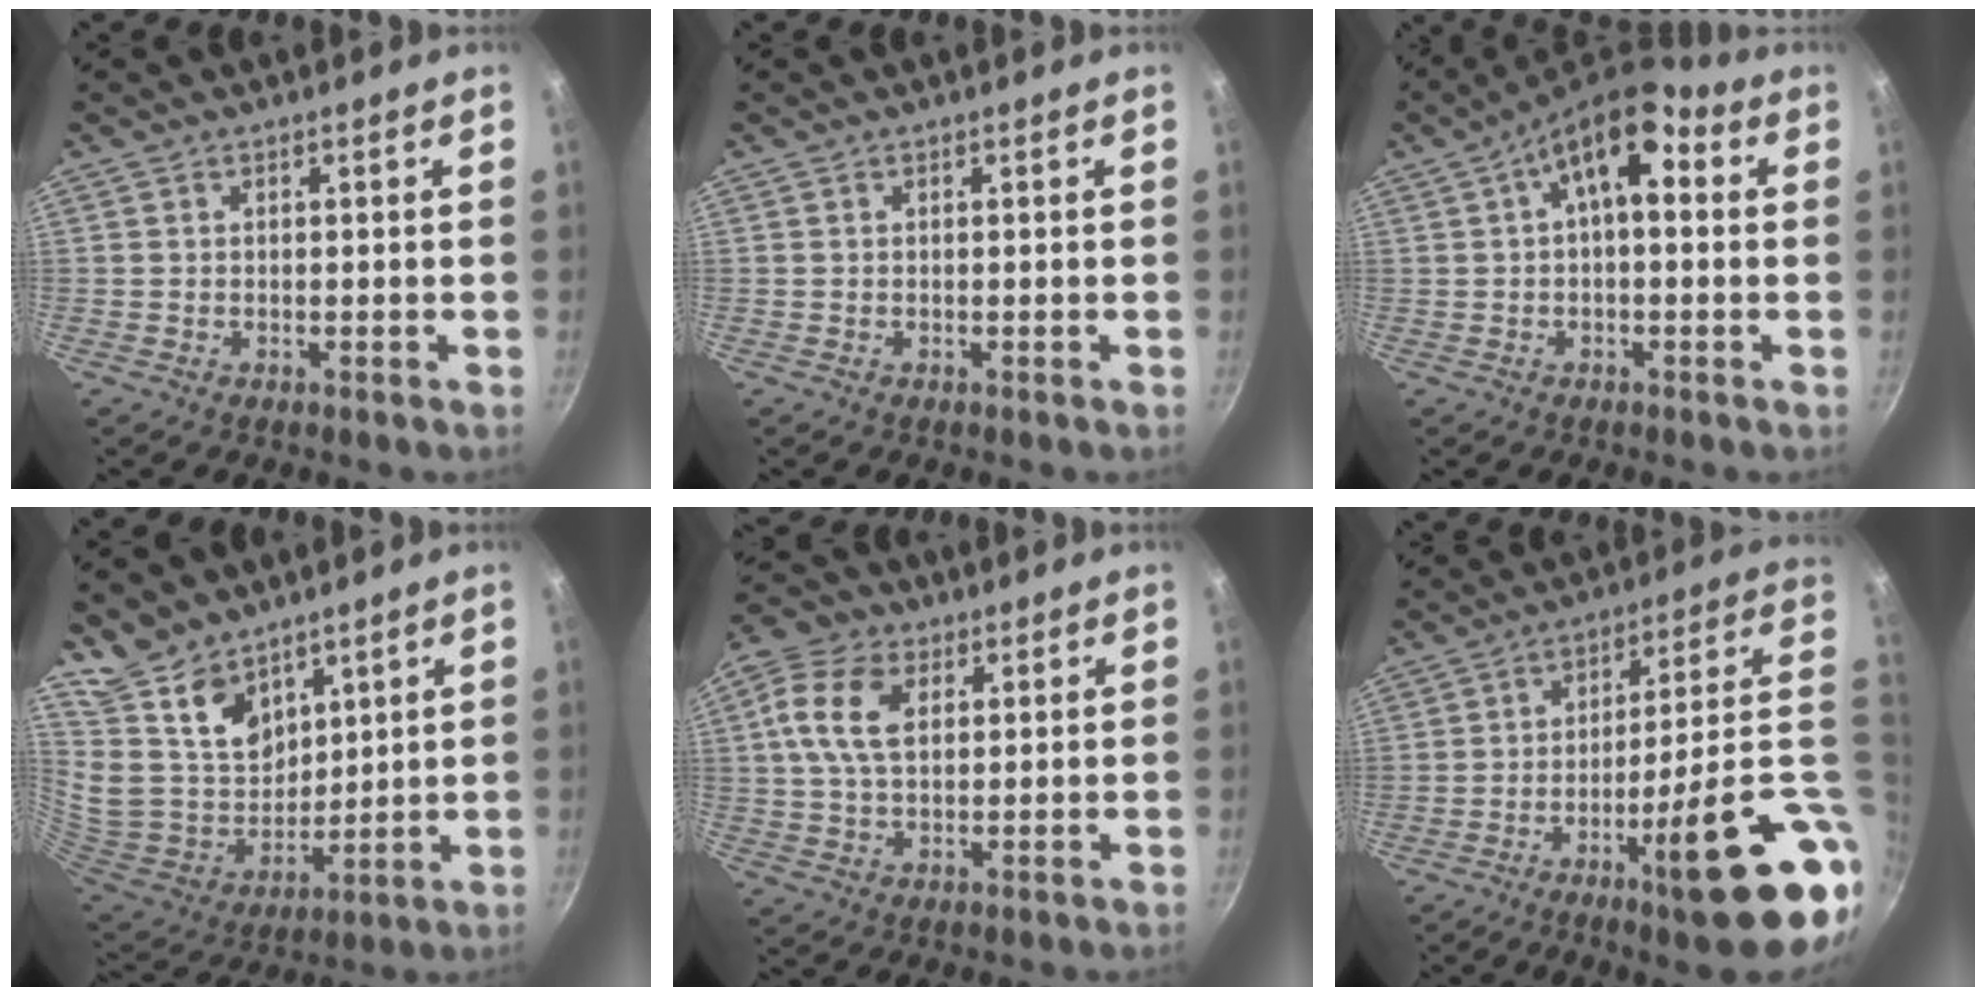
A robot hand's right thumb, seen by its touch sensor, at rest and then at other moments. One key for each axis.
{"total": 0.0}
{"total": 10.5, "fx": 2.8, "fy": 5.2, "fz": 8.7, "tx": -0.119, "ty": 0.028, "tz": 0.033}
{"total": 15.5, "fx": 10.6, "fy": 9.4, "fz": 6.2, "tx": -0.082, "ty": -0.075, "tz": 0.216}
{"total": 10.4, "fx": 3.0, "fy": 6.9, "fz": 7.2, "tx": -0.124, "ty": 0.006, "tz": 0.044}
{"total": 20.2, "fx": -5.8, "fy": 3.5, "fz": 19.0, "tx": -0.231, "ty": 0.025, "tz": -0.083}